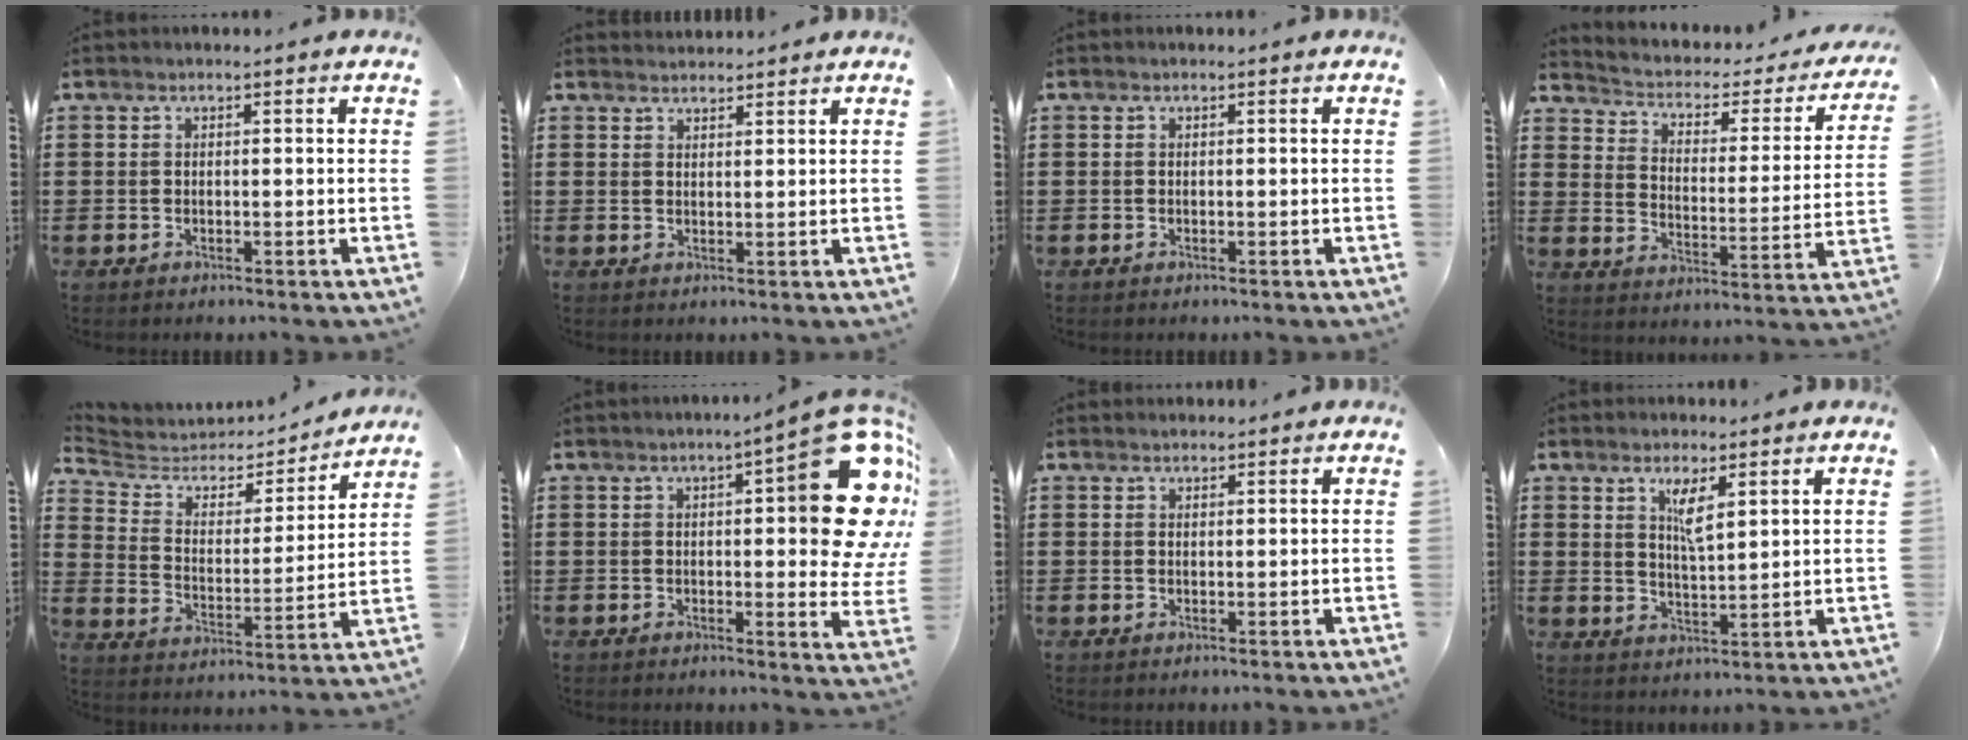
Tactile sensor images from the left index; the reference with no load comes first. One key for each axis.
{"total": 1.6, "fx": 1.6, "fy": 0.2, "fz": -0.2, "tx": -0.001, "ty": 0.001, "tz": 0.032}
{"total": 0.0}
{"total": 2.2, "fx": 1.1, "fy": 1.5, "fz": 1.1, "tx": -0.035, "ty": -0.016, "tz": 0.009}
{"total": 4.6, "fx": 3.9, "fy": 2.3, "fz": 0.9, "tx": -0.049, "ty": -0.025, "tz": 0.059}
{"total": 15.9, "fx": 4.7, "fy": 4.5, "fz": 14.5, "tx": -0.189, "ty": -0.023, "tz": 0.073}
{"total": 0.9, "fx": 0.9, "fy": 0.2, "fz": 0.0, "tx": -0.002, "ty": 0.000, "tz": 0.019}
{"total": 4.3, "fx": 2.6, "fy": 1.1, "fz": 3.3, "tx": -0.063, "ty": 0.000, "tz": 0.043}